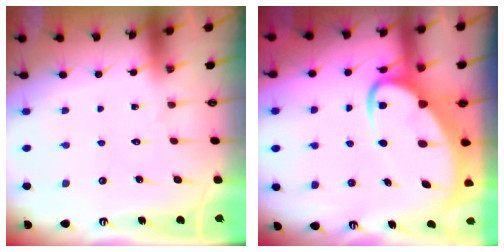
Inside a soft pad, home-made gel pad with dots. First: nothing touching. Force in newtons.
{"total": 8.4, "press": 8.3, "slide": 0.8}